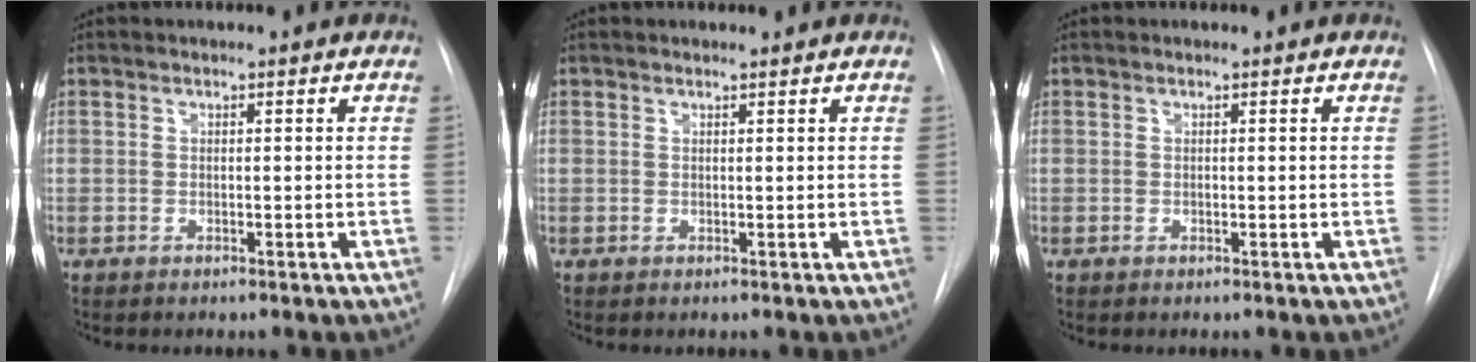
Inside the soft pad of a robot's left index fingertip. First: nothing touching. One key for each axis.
{"total": 0.6, "fx": 0.6, "fy": -0.1, "fz": 0.2, "tx": -0.006, "ty": 0.003, "tz": 0.012}
{"total": 0.0}